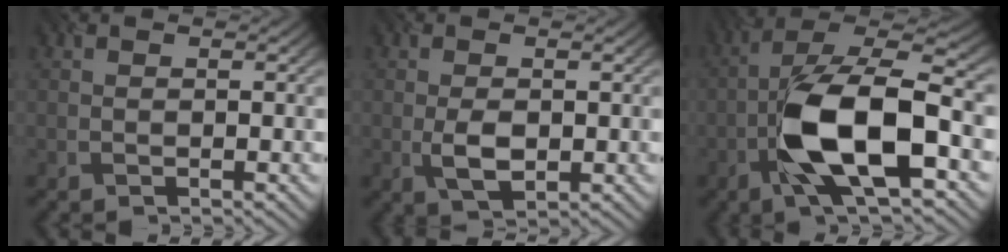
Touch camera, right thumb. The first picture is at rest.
{"total": 3.2, "force": [-0.8, 1.8, 2.4], "torque": [-0.063, -0.004, -0.009]}
{"total": 13.5, "force": [-4.2, 5.5, 11.6], "torque": [-0.218, 0.003, -0.074]}